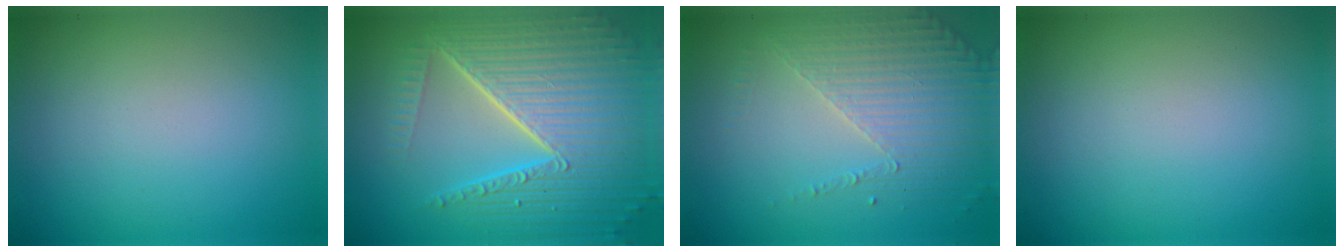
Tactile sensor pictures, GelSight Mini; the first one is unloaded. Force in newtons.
{"total": 10.0, "press": 6.4, "slide": 7.8}
{"total": 4.3, "press": 3.2, "slide": 2.9}
{"total": 0.0}